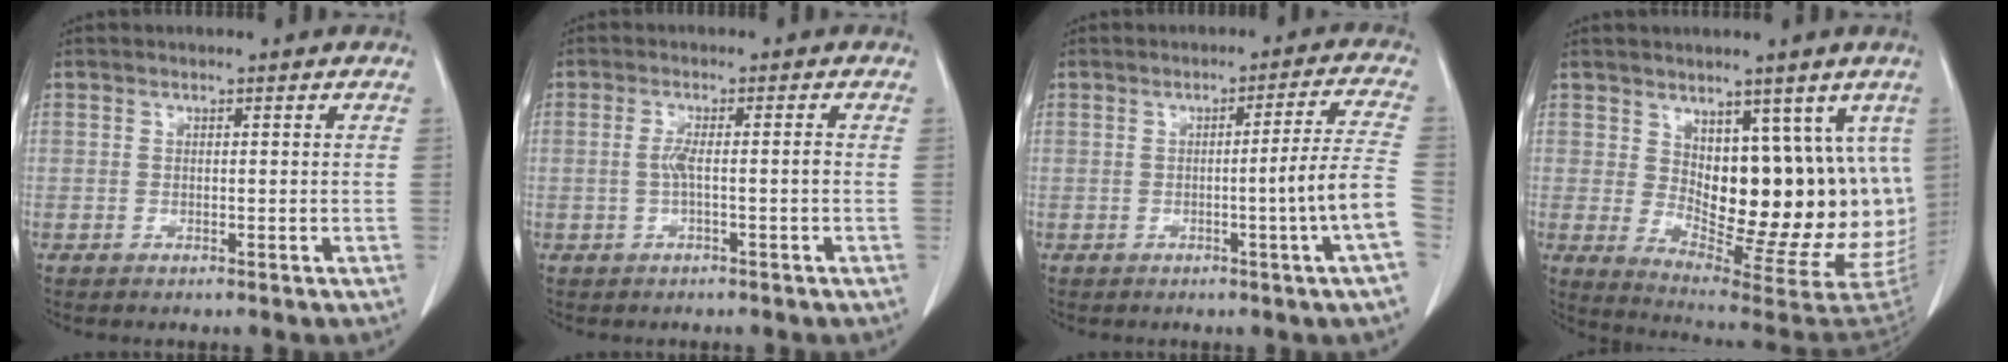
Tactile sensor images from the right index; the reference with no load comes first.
{"total": 2.7, "force": [-0.5, 0.0, 2.6], "torque": [-0.051, 0.002, -0.009]}
{"total": 8.4, "force": [-2.2, -2.1, 7.8], "torque": [-0.096, -0.007, -0.033]}
{"total": 16.9, "force": [4.2, 7.1, 14.7], "torque": [-0.185, -0.020, 0.074]}